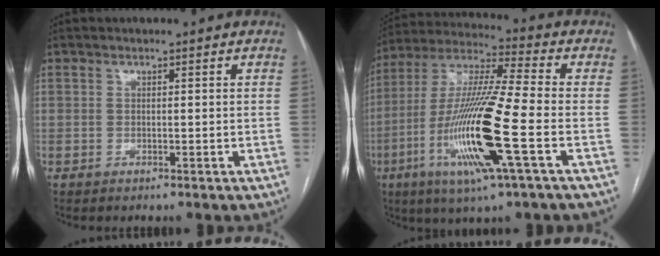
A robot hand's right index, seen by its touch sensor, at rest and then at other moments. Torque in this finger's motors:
{"motor_torque": [2.14, 0.00, 0.79, 0.21]}